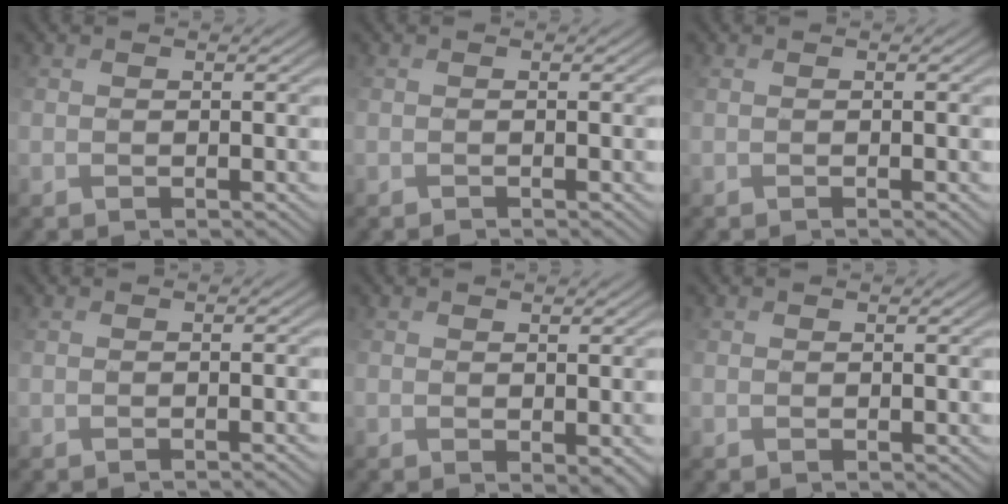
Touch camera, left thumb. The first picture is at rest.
{"total": 0.5, "force": [-0.4, -0.3, -0.1], "torque": [0.009, 0.002, -0.008]}
{"total": 0.9, "force": [-0.2, 0.0, 0.9], "torque": [-0.013, -0.003, 0.005]}
{"total": 1.6, "force": [-0.7, 0.3, 1.4], "torque": [-0.003, 0.003, 0.008]}
{"total": 3.5, "force": [-1.0, 1.9, 2.7], "torque": [-0.051, -0.014, -0.011]}
{"total": 0.6, "force": [0.3, 0.5, 0.1], "torque": [-0.005, 0.000, 0.004]}